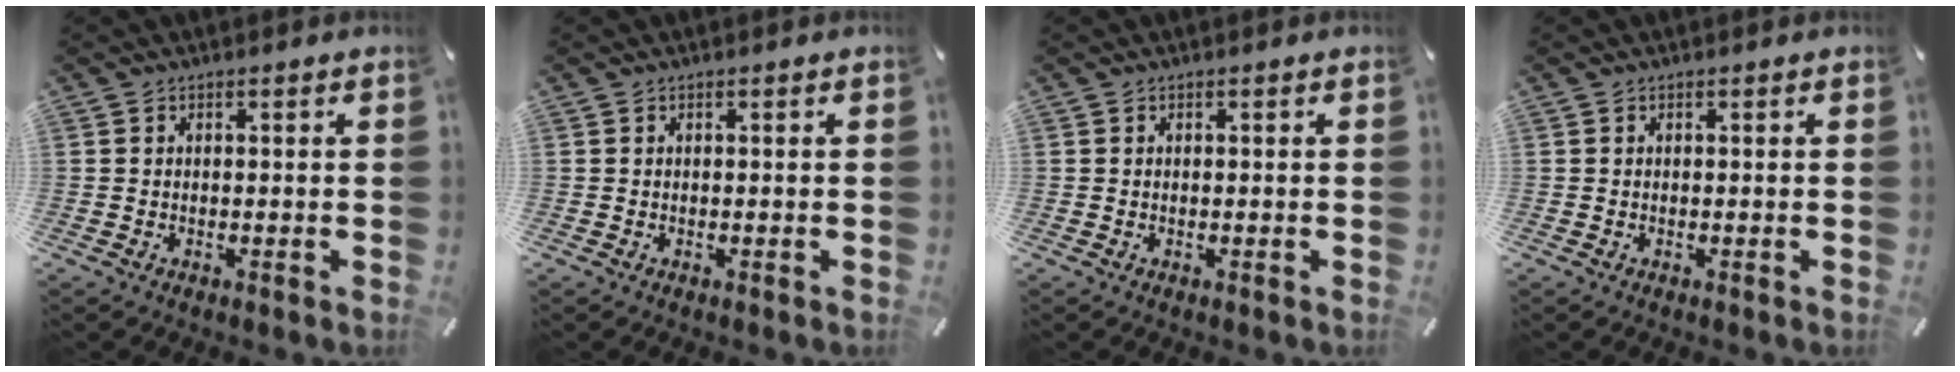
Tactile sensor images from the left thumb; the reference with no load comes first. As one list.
[{"total": 0.0}, {"total": 0.0}, {"total": 0.0}]